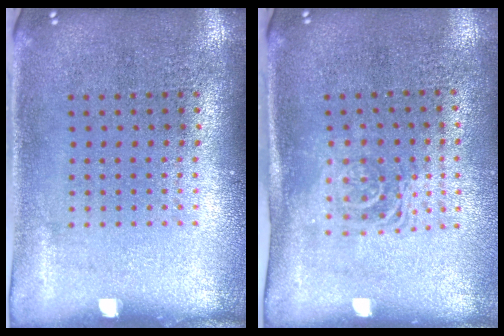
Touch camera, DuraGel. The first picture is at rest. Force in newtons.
{"total": 1.6, "press": 1.3, "slide": 1.0}